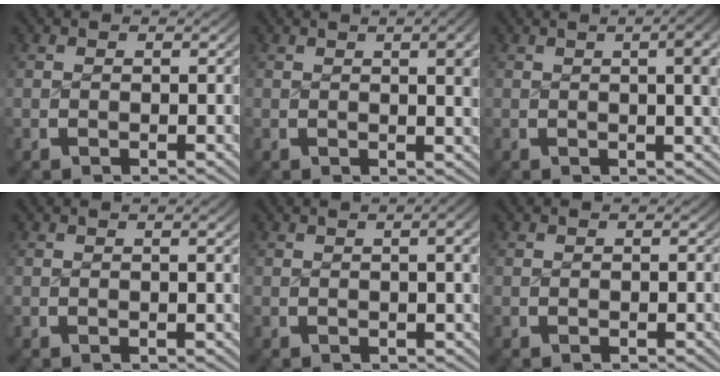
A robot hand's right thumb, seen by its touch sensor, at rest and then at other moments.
{"total": 3.9, "force": [0.9, 1.2, 3.6], "torque": [-0.034, 0.002, 0.014]}
{"total": 6.7, "force": [1.6, 2.6, 5.9], "torque": [-0.053, 0.017, 0.016]}
{"total": 1.0, "force": [0.3, 0.0, 0.9], "torque": [-0.011, 0.003, 0.006]}
{"total": 3.2, "force": [0.6, 0.9, 3.0], "torque": [-0.029, 0.010, 0.009]}
{"total": 0.0}